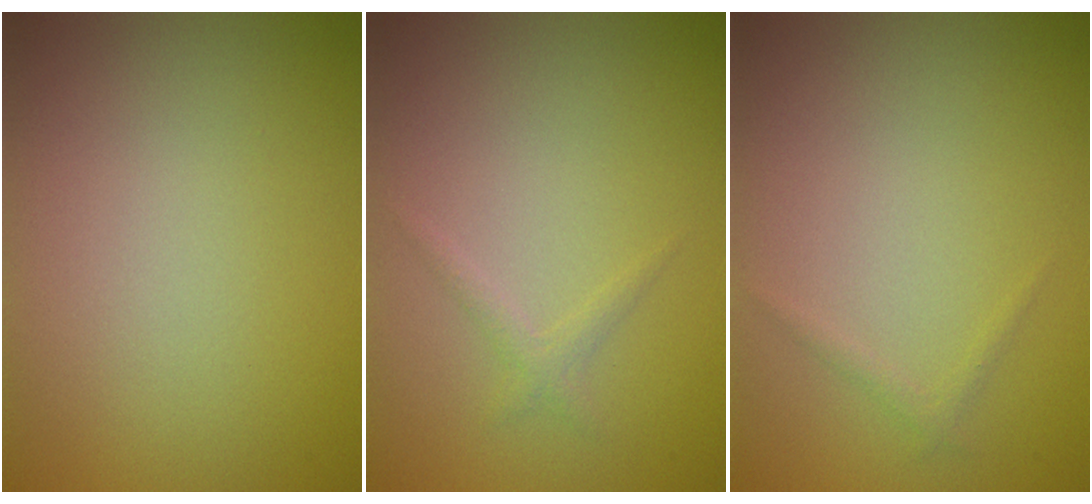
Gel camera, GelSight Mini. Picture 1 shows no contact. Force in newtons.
{"total": 0.9, "press": 0.9, "slide": 0.1}
{"total": 0.6, "press": 0.6, "slide": 0.0}